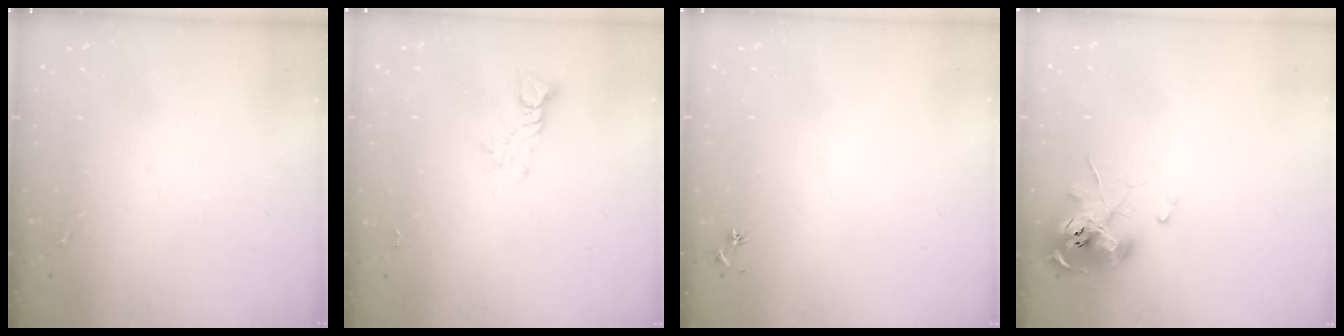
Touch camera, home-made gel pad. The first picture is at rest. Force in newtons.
{"total": 3.8, "press": 3.7, "slide": 0.3}
{"total": 2.5, "press": 2.5, "slide": 0.3}
{"total": 13.1, "press": 13.0, "slide": 1.8}